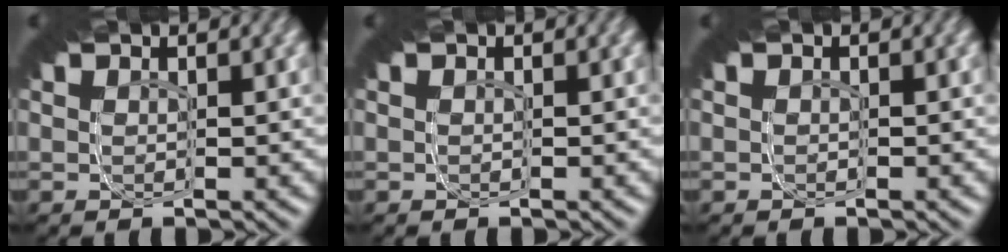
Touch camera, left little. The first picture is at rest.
{"total": 0.0}
{"total": 0.0}